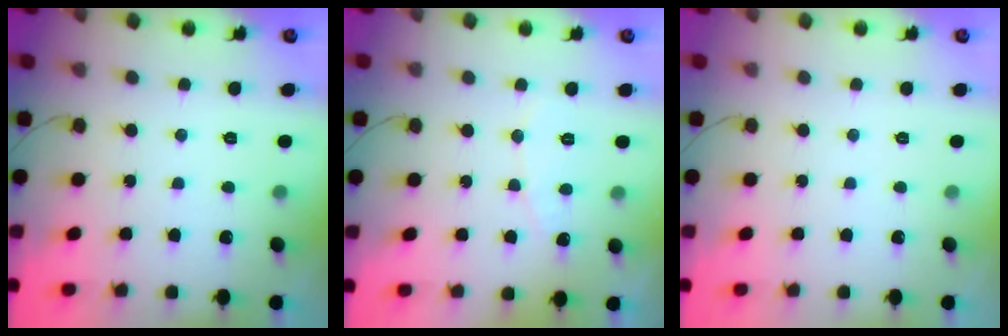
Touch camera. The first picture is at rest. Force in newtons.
{"total": 6.0, "press": 5.9, "slide": 0.5}
{"total": 0.0}